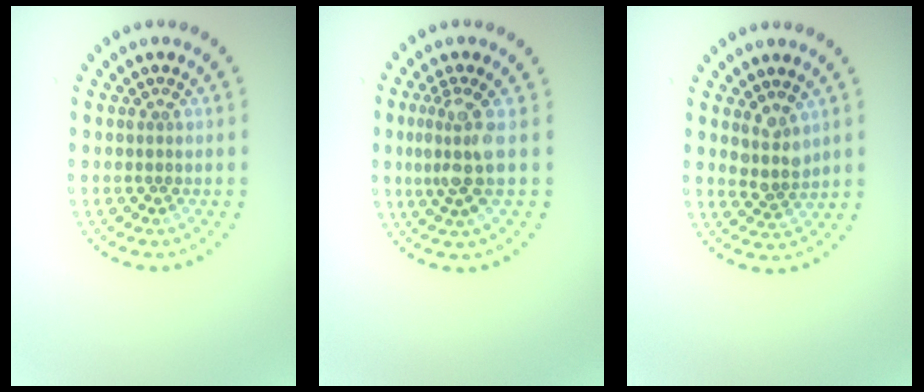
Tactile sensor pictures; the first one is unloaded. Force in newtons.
{"total": 3.5, "press": 2.6, "slide": 2.2}
{"total": 2.4, "press": 2.0, "slide": 1.4}